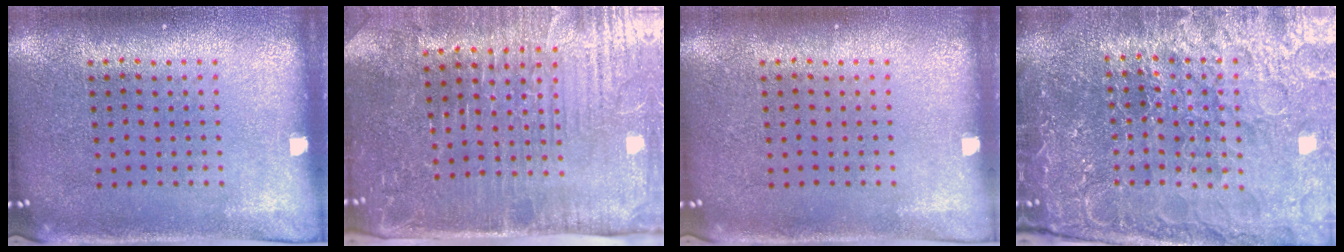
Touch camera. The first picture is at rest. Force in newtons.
{"total": 5.0, "press": 4.5, "slide": 2.2}
{"total": 0.0}
{"total": 5.4, "press": 4.9, "slide": 2.2}